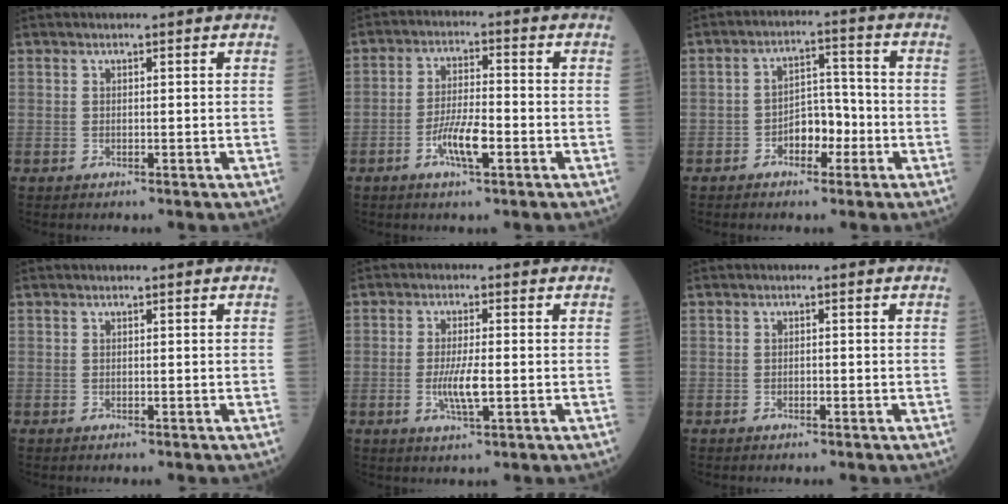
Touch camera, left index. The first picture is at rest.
{"total": 6.1, "force": [-2.8, 1.1, 5.3], "torque": [-0.105, -0.005, -0.054]}
{"total": 5.4, "force": [-2.5, 2.9, 3.8], "torque": [-0.057, 0.015, -0.047]}
{"total": 0.0}
{"total": 4.4, "force": [-0.9, 0.6, 4.2], "torque": [-0.087, -0.011, -0.015]}
{"total": 0.6, "force": [-0.5, 0.2, 0.3], "torque": [-0.003, -0.001, -0.011]}